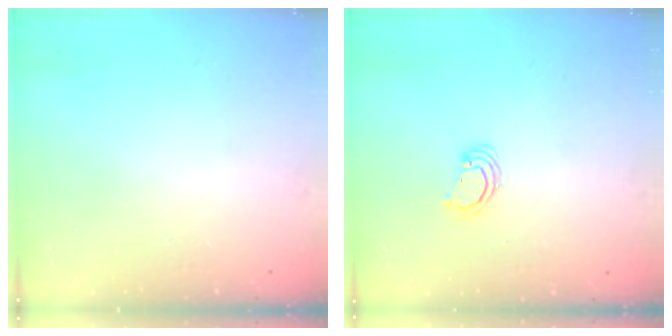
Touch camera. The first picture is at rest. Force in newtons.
{"total": 3.0, "press": 3.0, "slide": 0.3}